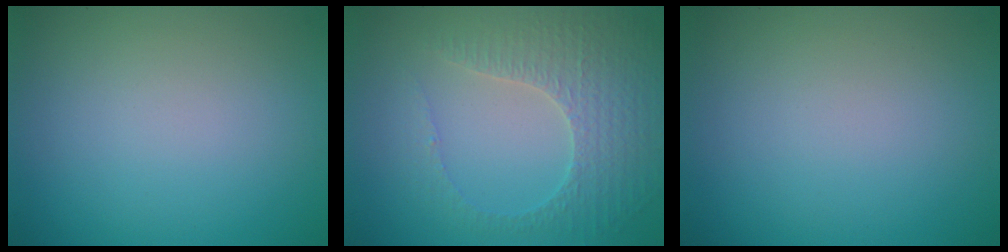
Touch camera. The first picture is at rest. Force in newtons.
{"total": 3.4, "press": 3.2, "slide": 1.4}
{"total": 0.0}